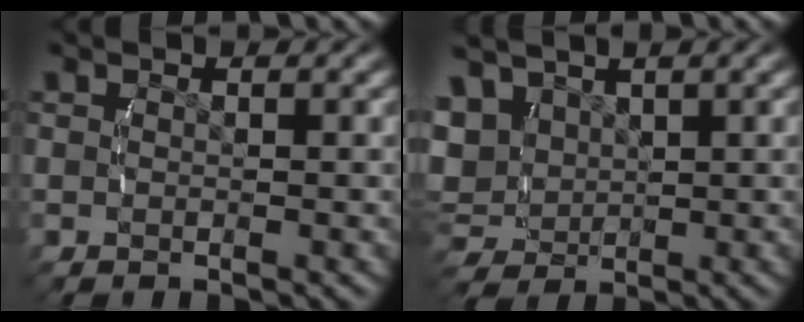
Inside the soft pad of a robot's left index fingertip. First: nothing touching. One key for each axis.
{"total": 6.5, "fx": 1.8, "fy": 5.5, "fz": 2.9, "tx": -0.080, "ty": -0.019, "tz": 0.040}